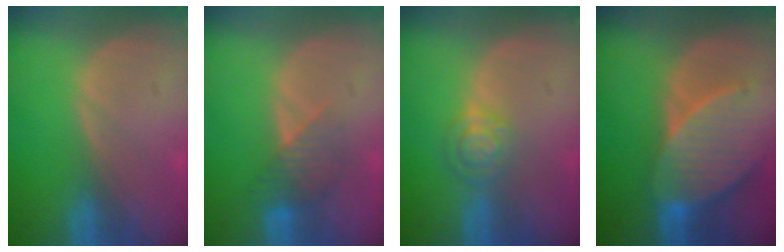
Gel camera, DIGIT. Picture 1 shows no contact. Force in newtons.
{"total": 3.9, "press": 3.8, "slide": 1.1}
{"total": 4.0, "press": 3.6, "slide": 1.7}
{"total": 9.2, "press": 8.6, "slide": 3.4}